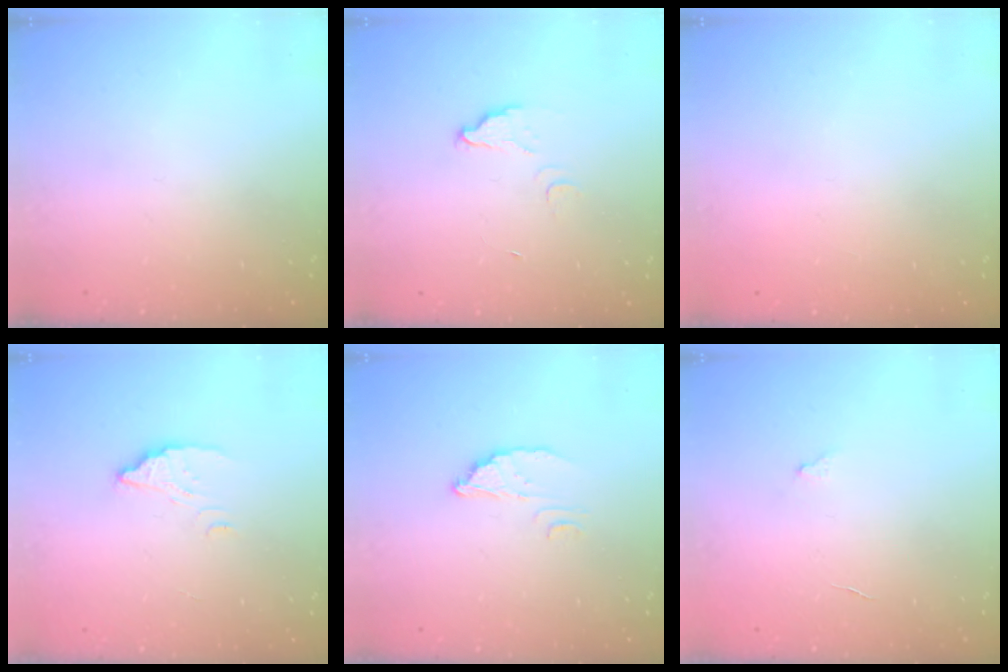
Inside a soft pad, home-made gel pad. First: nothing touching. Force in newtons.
{"total": 3.7, "press": 3.7, "slide": 0.3}
{"total": 2.2, "press": 2.2, "slide": 0.1}
{"total": 2.8, "press": 2.8, "slide": 0.2}
{"total": 3.2, "press": 3.2, "slide": 0.2}
{"total": 3.0, "press": 3.0, "slide": 0.3}